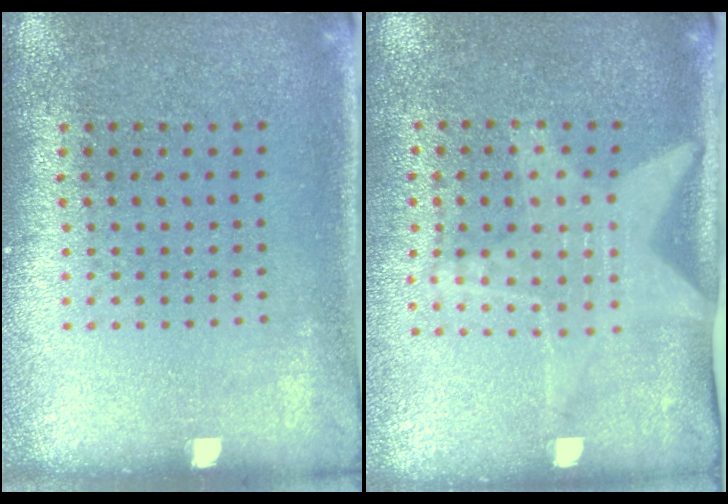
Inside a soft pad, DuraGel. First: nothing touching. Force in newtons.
{"total": 1.9, "press": 1.5, "slide": 1.1}